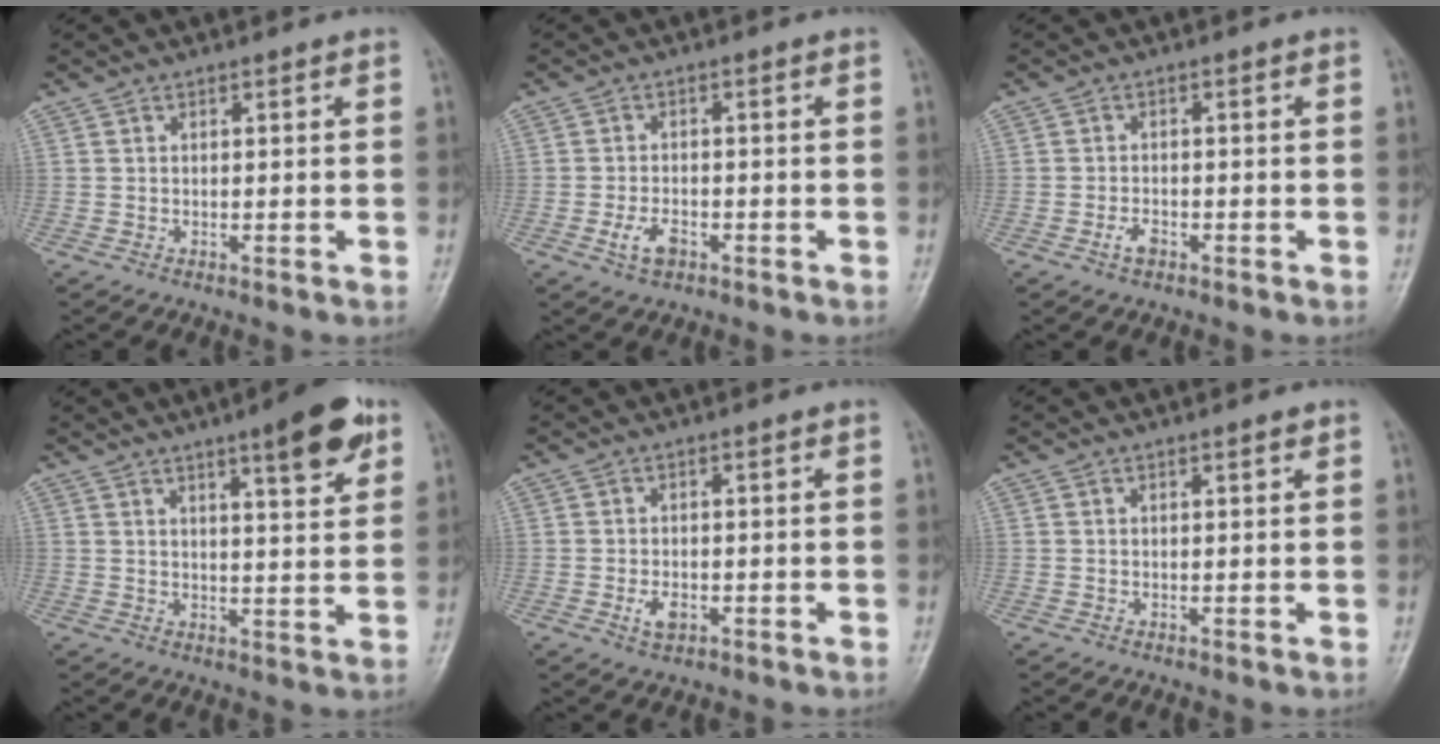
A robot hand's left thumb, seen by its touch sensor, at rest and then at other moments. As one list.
[{"total": 3.8, "force": [-1.7, 2.1, 2.6], "torque": [-0.050, 0.010, -0.030]}, {"total": 2.2, "force": [-1.2, 1.2, 1.4], "torque": [-0.028, 0.009, -0.022]}, {"total": 9.5, "force": [5.4, 2.0, 7.6], "torque": [-0.090, -0.026, 0.071]}, {"total": 2.9, "force": [-0.9, 1.7, 2.1], "torque": [-0.038, 0.002, -0.014]}, {"total": 0.9, "force": [0.6, 0.1, 0.7], "torque": [-0.009, -0.002, 0.008]}]